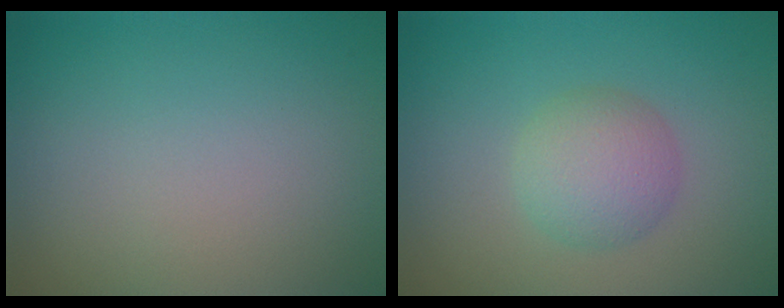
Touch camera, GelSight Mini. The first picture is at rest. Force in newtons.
{"total": 3.3, "press": 3.3, "slide": 0.0}